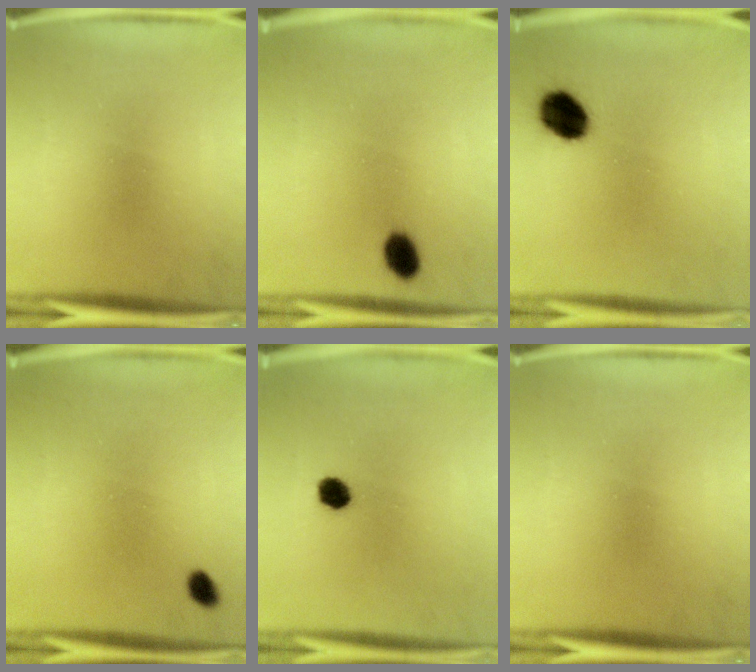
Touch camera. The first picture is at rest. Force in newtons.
{"total": 4.4}
{"total": 9.0}
{"total": 1.9}
{"total": 3.9}
{"total": 0.0}